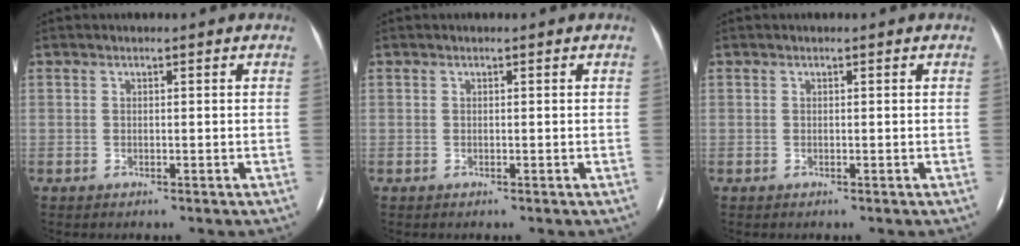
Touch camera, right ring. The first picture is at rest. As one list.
[{"total": 0.0}, {"total": 0.0}]